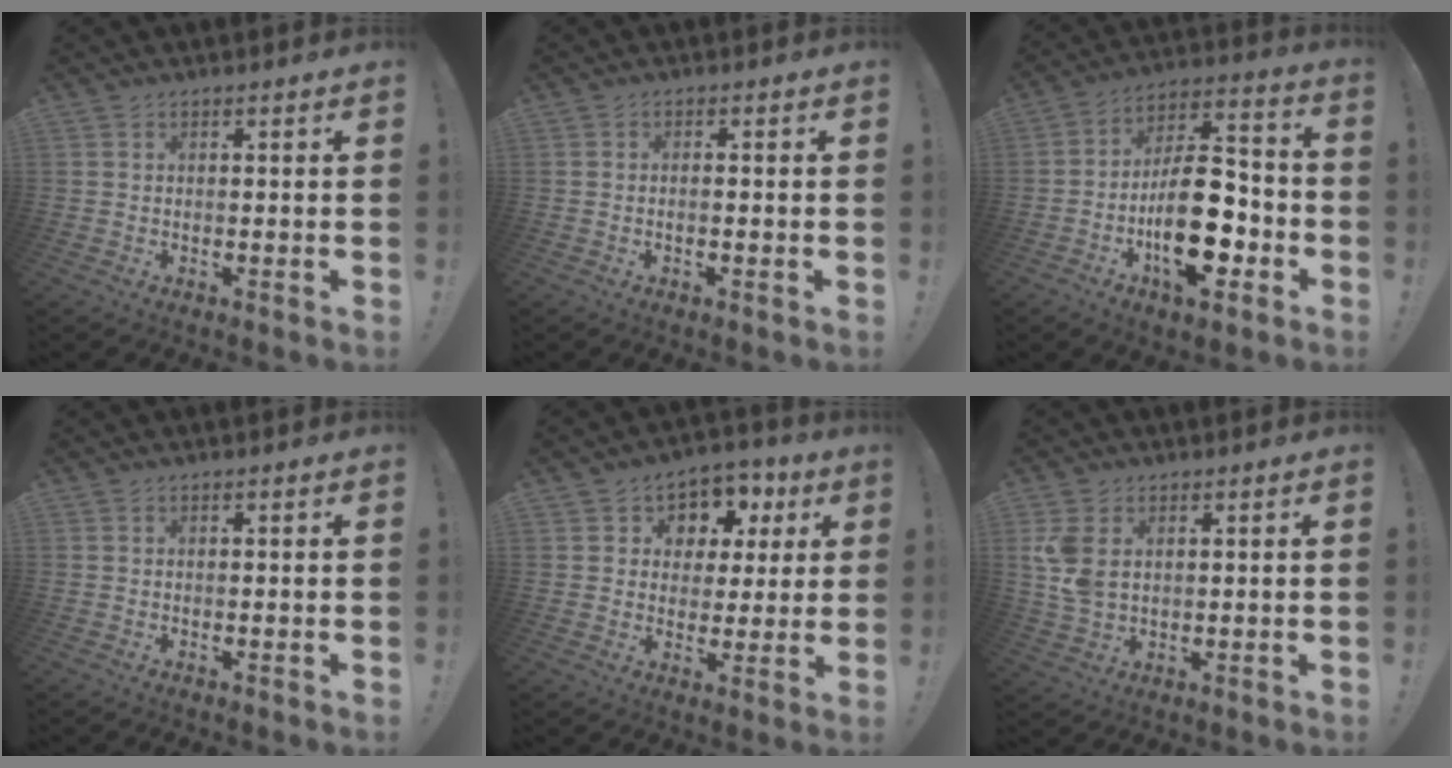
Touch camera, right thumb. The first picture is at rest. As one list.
[{"total": 1.2, "force": [-0.9, 0.2, 0.7], "torque": [-0.022, 0.005, -0.013]}, {"total": 21.1, "force": [-6.6, 10.3, 17.2], "torque": [-0.296, 0.044, -0.098]}, {"total": 0.0}, {"total": 7.4, "force": [2.4, 6.6, 2.4], "torque": [-0.025, -0.018, 0.047]}, {"total": 7.2, "force": [2.3, 4.8, 4.9], "torque": [-0.090, -0.006, 0.045]}]